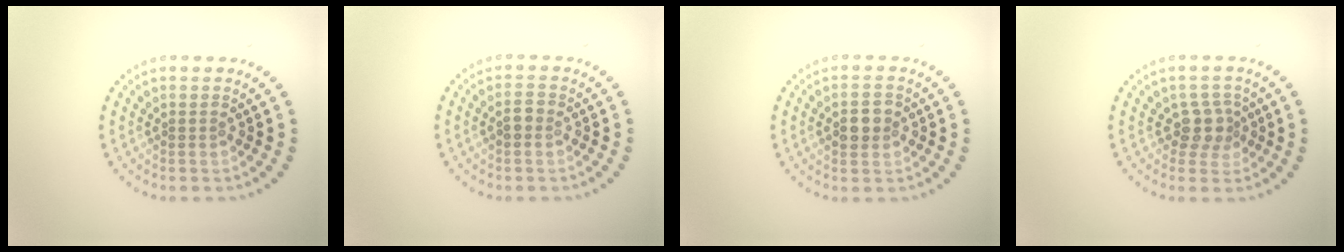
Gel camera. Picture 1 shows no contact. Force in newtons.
{"total": 1.5, "press": 1.5, "slide": 0.1}
{"total": 2.4, "press": 2.4, "slide": 0.2}
{"total": 2.3, "press": 1.9, "slide": 1.3}